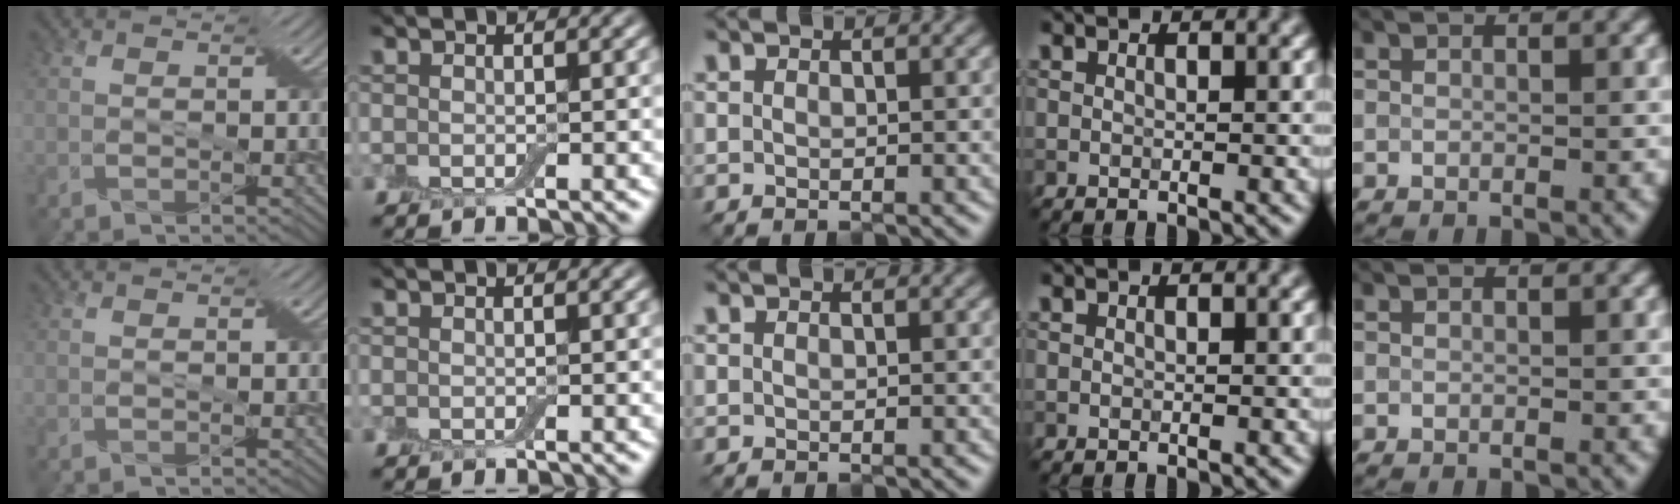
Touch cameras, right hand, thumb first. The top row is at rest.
{}